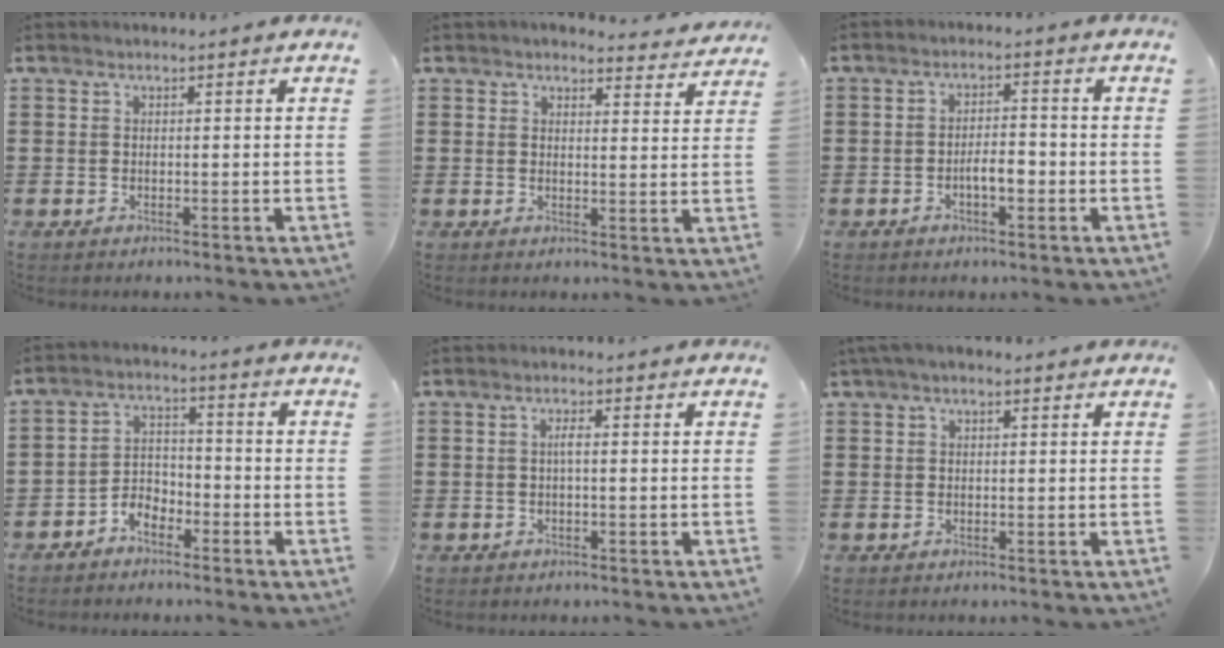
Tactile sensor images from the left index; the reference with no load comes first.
{"total": 3.5, "force": [3.4, 0.5, 0.8], "torque": [-0.018, -0.016, 0.060]}
{"total": 3.5, "force": [-1.3, 1.3, 3.0], "torque": [-0.056, 0.007, -0.024]}
{"total": 3.7, "force": [-3.1, 1.7, 1.0], "torque": [-0.024, 0.011, -0.064]}
{"total": 1.5, "force": [-0.1, 0.2, 1.4], "torque": [-0.030, 0.002, -0.002]}
{"total": 1.7, "force": [0.9, 0.6, 1.3], "torque": [-0.025, 0.006, 0.016]}